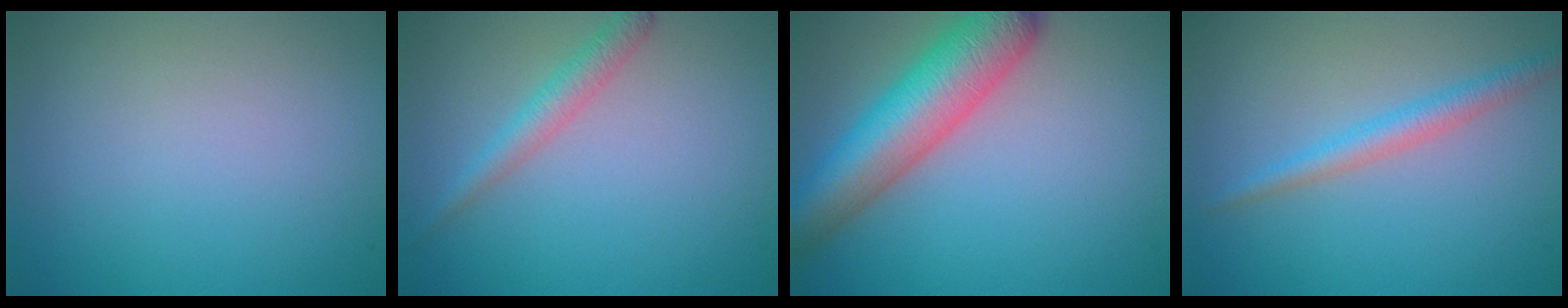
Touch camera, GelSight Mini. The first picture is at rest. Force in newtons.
{"total": 2.2, "press": 2.2, "slide": 0.1}
{"total": 8.2, "press": 8.2, "slide": 0.3}
{"total": 2.3, "press": 2.3, "slide": 0.1}